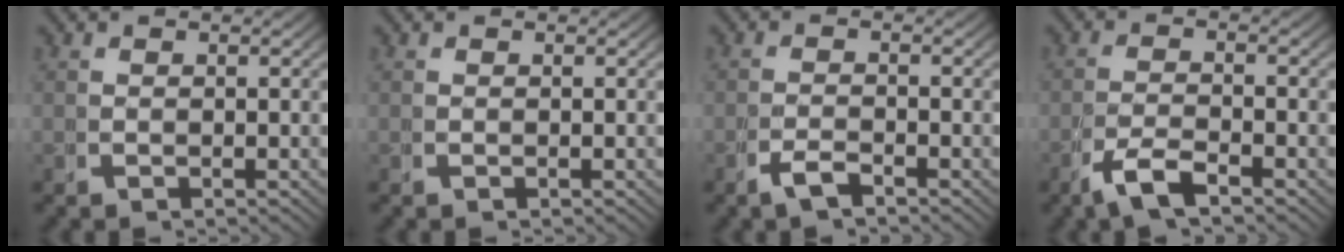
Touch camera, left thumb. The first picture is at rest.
{"total": 0.0}
{"total": 1.7, "force": [-1.4, 0.5, 0.8], "torque": [-0.020, -0.001, -0.029]}
{"total": 2.9, "force": [-1.8, 1.0, 2.1], "torque": [-0.047, -0.002, -0.037]}